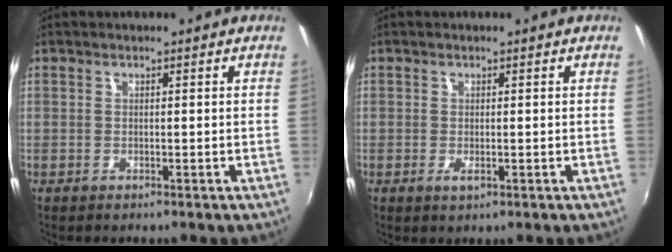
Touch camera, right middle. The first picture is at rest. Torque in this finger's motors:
{"motor_torque": [0.72, -1.06, 0.32, 0.10]}